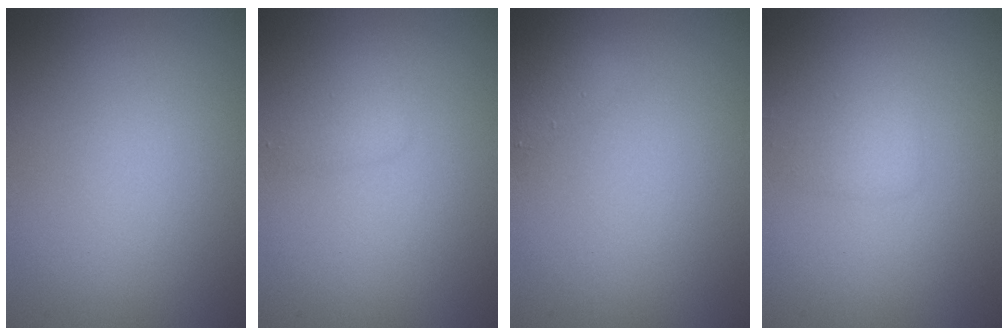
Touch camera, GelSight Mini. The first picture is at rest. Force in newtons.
{"total": 1.1, "press": 1.1, "slide": 0.1}
{"total": 1.5, "press": 1.5, "slide": 0.1}
{"total": 1.3, "press": 1.3, "slide": 0.1}